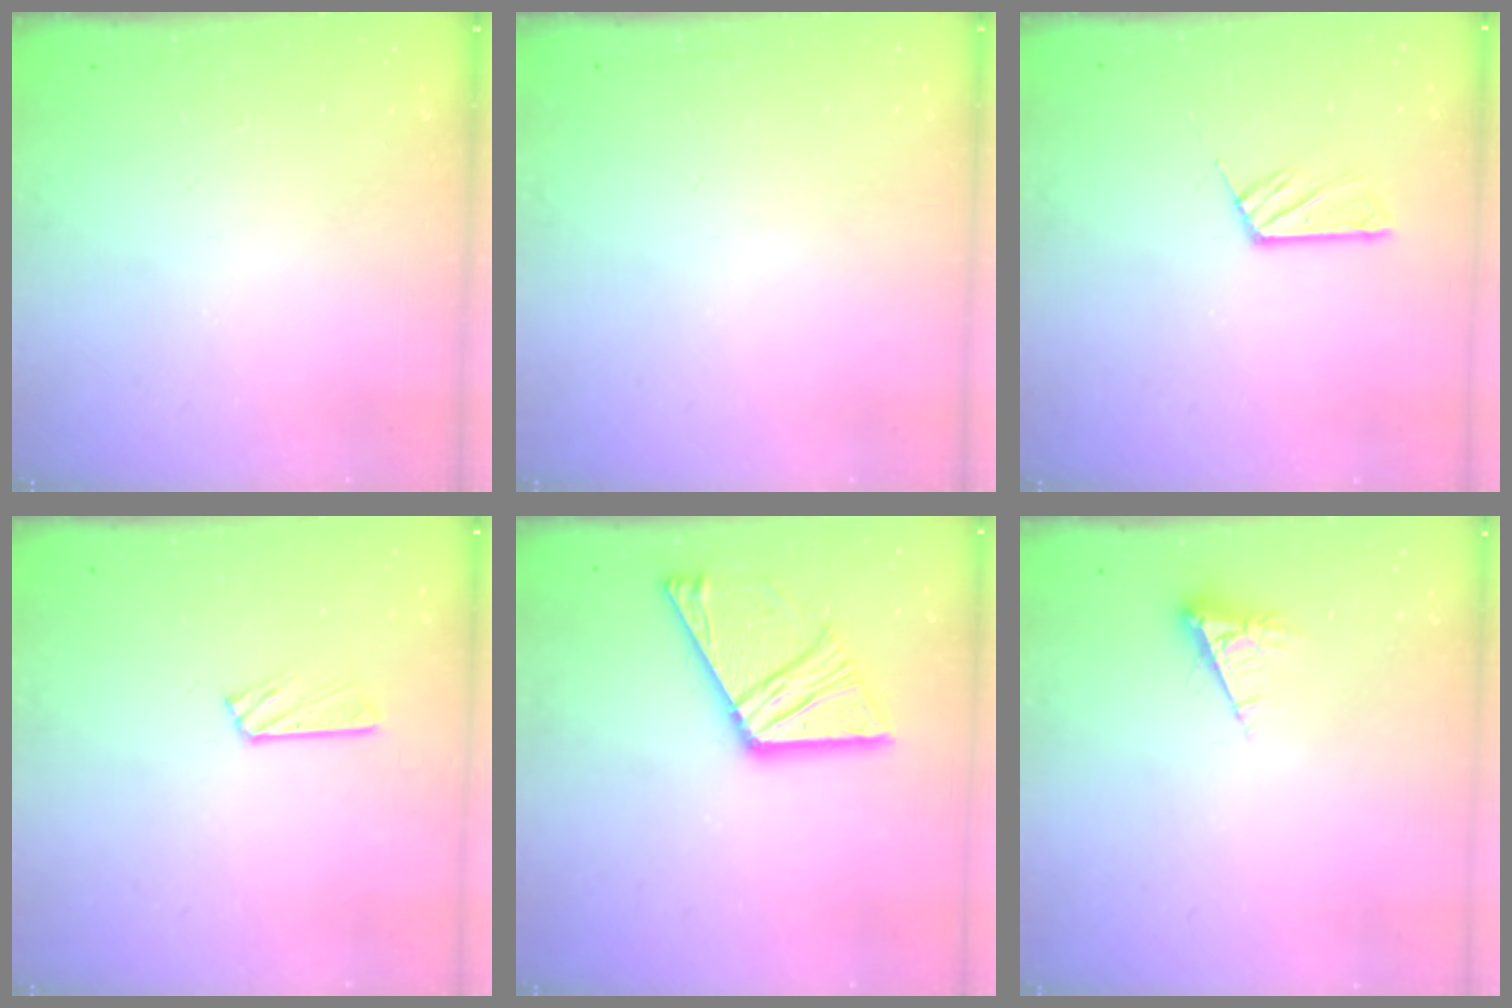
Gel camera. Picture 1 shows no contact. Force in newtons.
{"total": 2.7, "press": 2.6, "slide": 0.5}
{"total": 6.2, "press": 6.2, "slide": 0.1}
{"total": 4.6, "press": 4.5, "slide": 0.5}
{"total": 17.3, "press": 17.2, "slide": 1.8}
{"total": 4.5, "press": 4.4, "slide": 0.6}